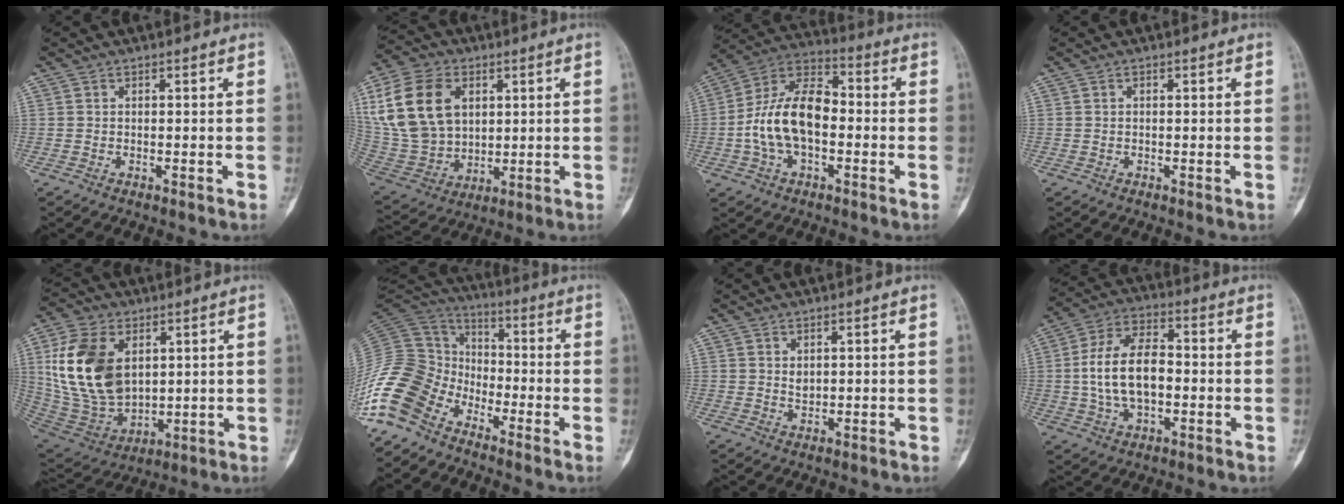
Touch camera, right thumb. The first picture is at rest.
{"total": 19.5, "force": [5.6, 13.8, 12.5], "torque": [-0.244, -0.004, 0.121]}
{"total": 14.9, "force": [-1.8, 8.5, 12.1], "torque": [-0.223, 0.042, -0.036]}
{"total": 0.0}
{"total": 19.4, "force": [4.5, 12.5, 14.0], "torque": [-0.259, -0.019, 0.104]}
{"total": 18.4, "force": [-12.0, 11.4, 8.1], "torque": [-0.173, 0.065, -0.240]}
{"total": 1.5, "force": [0.6, 1.1, 0.9], "torque": [-0.009, -0.005, 0.015]}
{"total": 13.5, "force": [-0.6, 7.8, 11.0], "torque": [-0.200, 0.024, -0.013]}